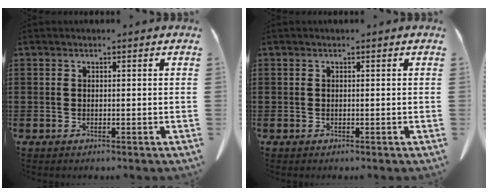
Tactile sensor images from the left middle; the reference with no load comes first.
{"total": 0.0}